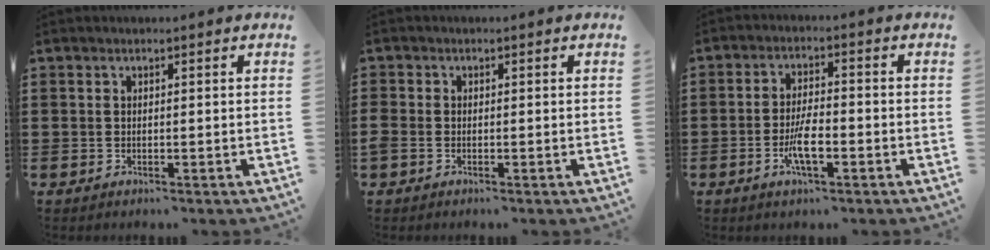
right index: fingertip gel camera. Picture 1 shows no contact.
{"total": 0.9, "force": [-0.6, 0.6, 0.4], "torque": [-0.008, 0.001, -0.012]}
{"total": 5.6, "force": [-2.2, 1.4, 5.0], "torque": [-0.103, -0.007, -0.042]}